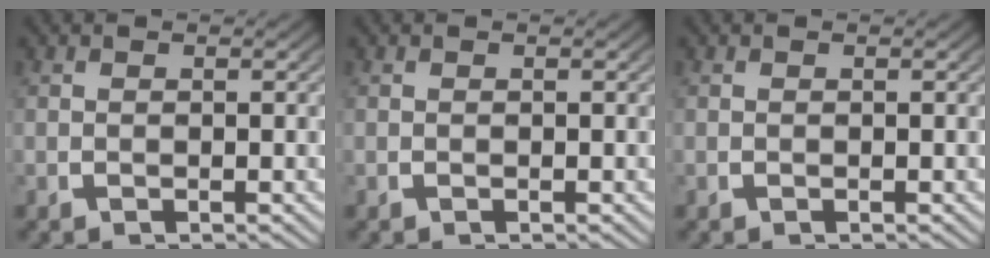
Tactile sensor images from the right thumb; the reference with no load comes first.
{"total": 0.0}
{"total": 0.0}